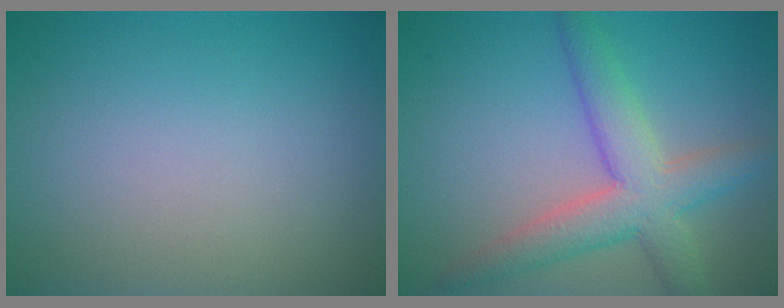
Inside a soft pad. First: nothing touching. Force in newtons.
{"total": 5.5, "press": 5.5, "slide": 0.2}